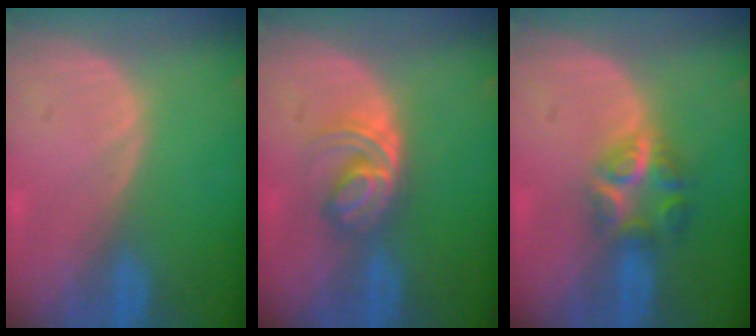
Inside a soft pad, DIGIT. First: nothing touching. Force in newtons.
{"total": 5.9, "press": 5.1, "slide": 3.1}
{"total": 6.0, "press": 5.5, "slide": 2.5}